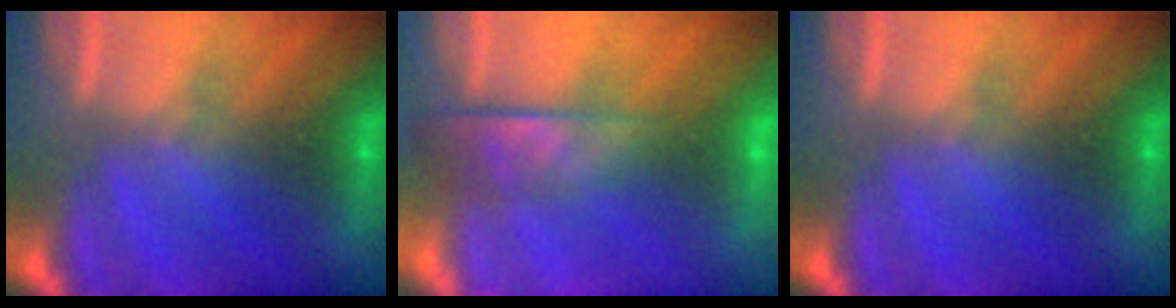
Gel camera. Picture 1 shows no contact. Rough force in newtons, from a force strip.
{"total": 8.6}
{"total": 0.0}